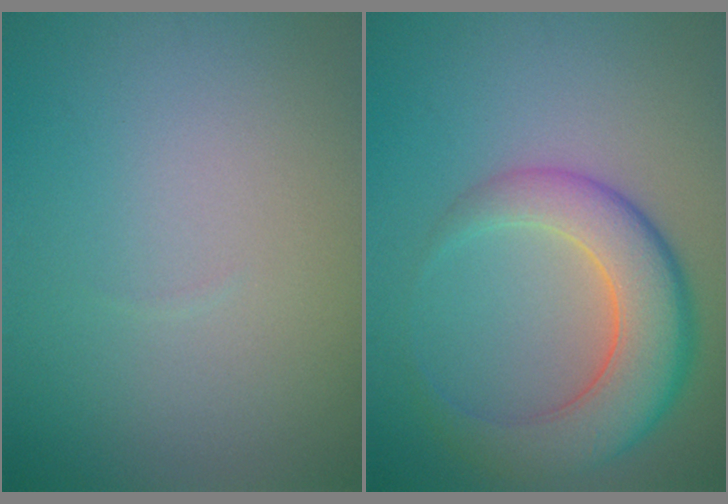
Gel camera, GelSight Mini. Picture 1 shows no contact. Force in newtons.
{"total": 6.5, "press": 6.5, "slide": 0.2}